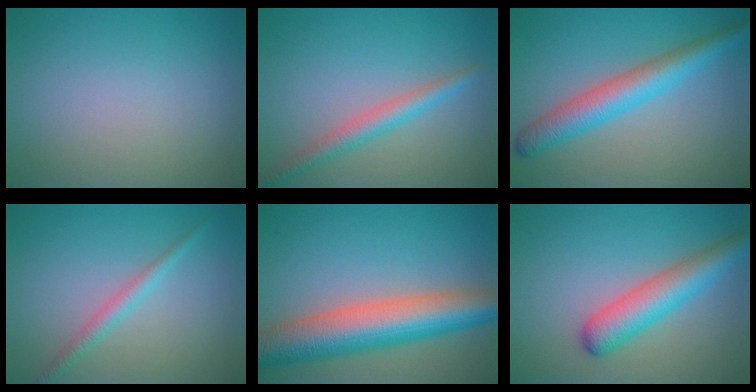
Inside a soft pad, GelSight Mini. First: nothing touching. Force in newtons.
{"total": 2.9, "press": 2.9, "slide": 0.2}
{"total": 5.2, "press": 5.2, "slide": 0.1}
{"total": 1.8, "press": 1.8, "slide": 0.0}
{"total": 10.0, "press": 10.0, "slide": 0.3}
{"total": 5.4, "press": 5.4, "slide": 0.2}